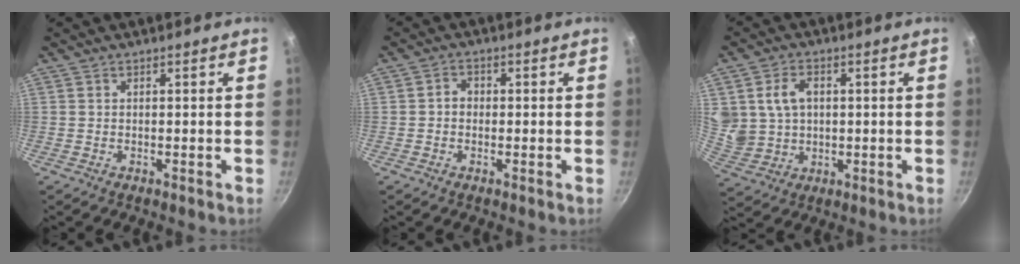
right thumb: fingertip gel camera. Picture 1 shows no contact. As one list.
[{"total": 2.3, "force": [-0.2, 2.0, 1.2], "torque": [-0.011, 0.009, -0.007]}, {"total": 10.5, "force": [2.3, 8.4, 5.9], "torque": [-0.099, -0.004, 0.056]}]